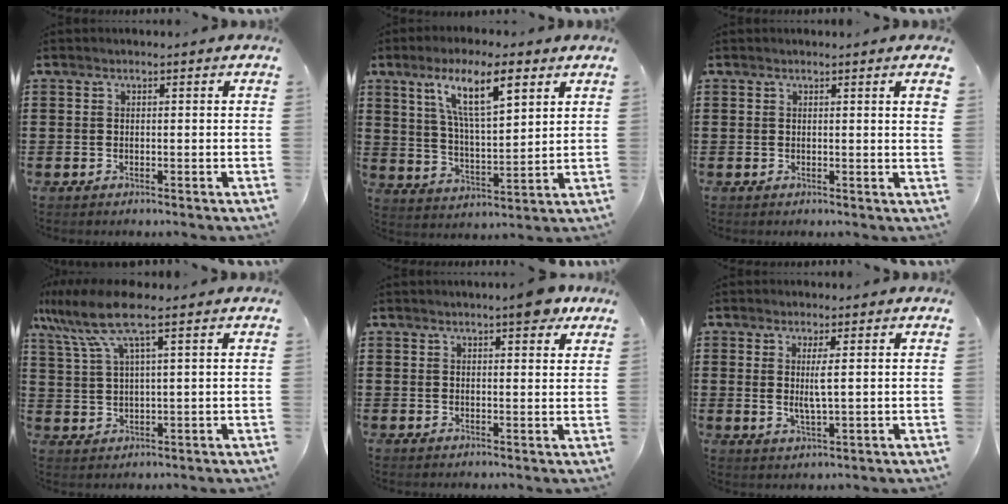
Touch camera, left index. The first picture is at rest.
{"total": 10.9, "force": [6.0, 3.1, 8.5], "torque": [-0.163, -0.006, 0.102]}
{"total": 1.8, "force": [0.8, 0.0, 1.6], "torque": [-0.033, -0.001, 0.015]}
{"total": 8.7, "force": [5.1, 1.5, 6.9], "torque": [-0.163, -0.009, 0.088]}
{"total": 5.0, "force": [3.8, 1.0, 3.1], "torque": [-0.046, -0.008, 0.063]}
{"total": 3.4, "force": [0.8, 0.2, 3.3], "torque": [-0.064, -0.004, 0.013]}